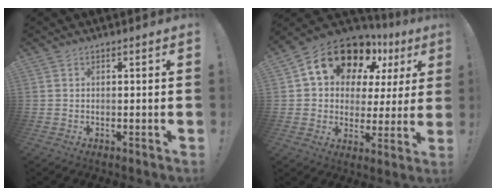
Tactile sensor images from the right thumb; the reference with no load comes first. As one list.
[{"total": 17.5, "force": [10.8, 10.5, 9.0], "torque": [-0.143, -0.063, 0.200]}]